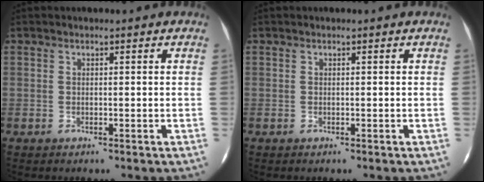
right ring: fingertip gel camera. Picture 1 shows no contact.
{"total": 0.0}